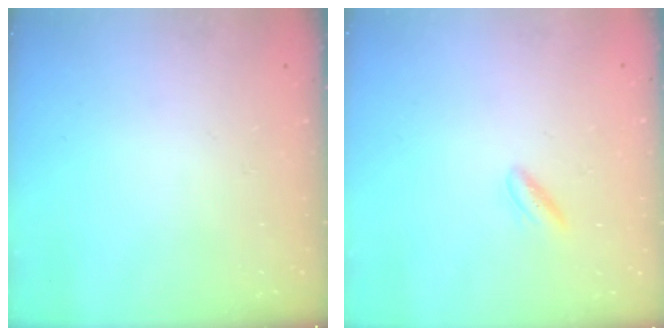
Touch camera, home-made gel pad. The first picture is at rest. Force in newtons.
{"total": 3.2, "press": 3.2, "slide": 0.6}